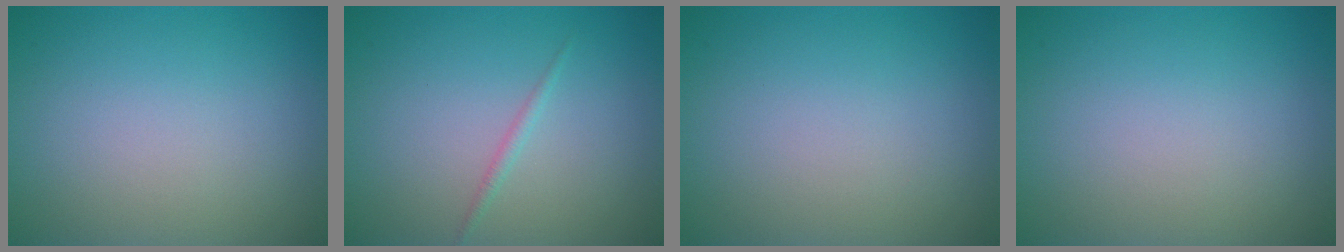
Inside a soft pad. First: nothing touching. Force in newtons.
{"total": 0.8, "press": 0.8, "slide": 0.1}
{"total": 0.0}
{"total": 0.0}